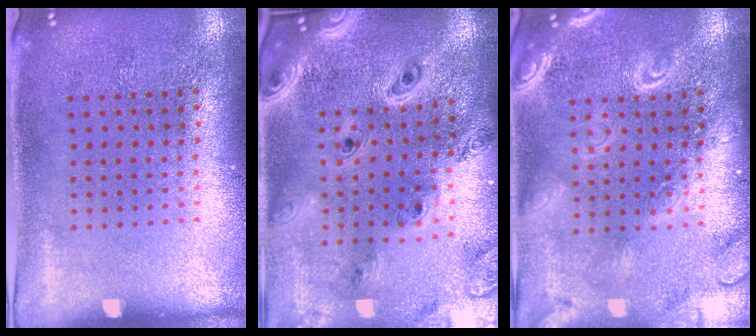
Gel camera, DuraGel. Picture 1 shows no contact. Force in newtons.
{"total": 2.7, "press": 2.4, "slide": 1.3}
{"total": 2.6, "press": 2.5, "slide": 0.3}